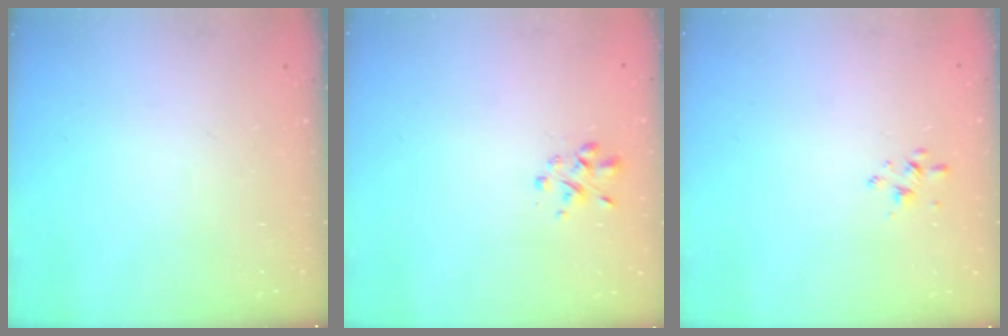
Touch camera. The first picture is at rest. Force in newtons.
{"total": 1.6, "press": 1.5, "slide": 0.5}
{"total": 2.1, "press": 2.0, "slide": 0.6}